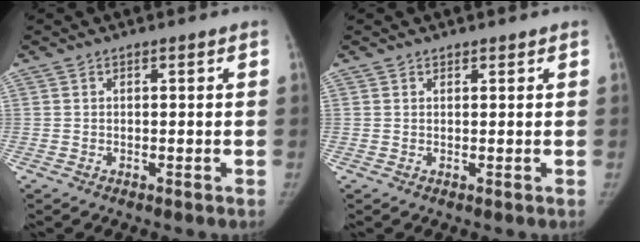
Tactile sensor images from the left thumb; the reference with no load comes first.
{"total": 0.6, "force": [0.6, 0.3, -0.1], "torque": [0.008, -0.004, 0.005]}